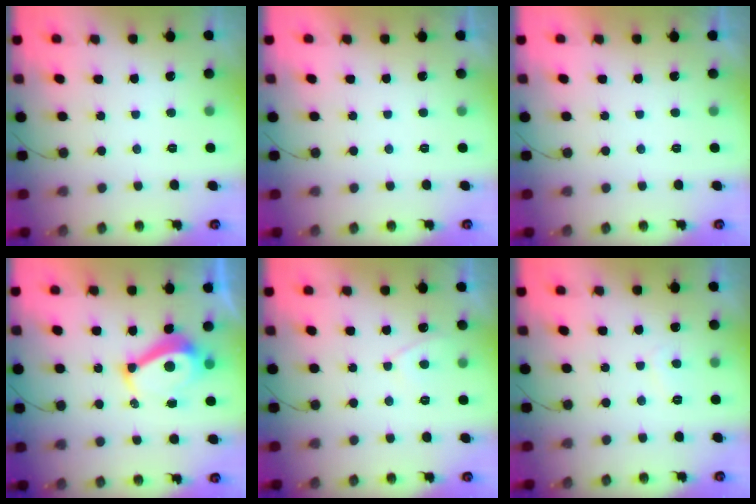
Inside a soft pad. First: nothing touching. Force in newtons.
{"total": 2.1, "press": 2.1, "slide": 0.4}
{"total": 2.1, "press": 2.1, "slide": 0.4}
{"total": 7.1, "press": 7.1, "slide": 1.0}
{"total": 2.4, "press": 2.4, "slide": 0.5}
{"total": 1.1, "press": 1.0, "slide": 0.4}